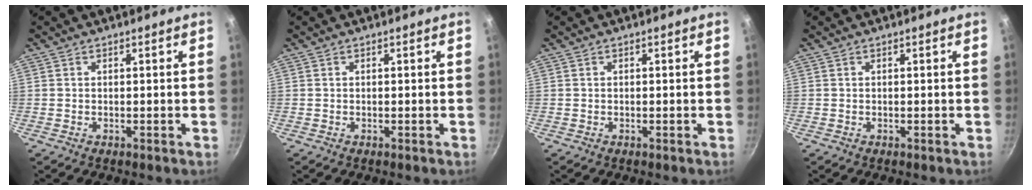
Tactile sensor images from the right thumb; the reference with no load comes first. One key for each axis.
{"total": 0.0}
{"total": 0.0}
{"total": 0.0}